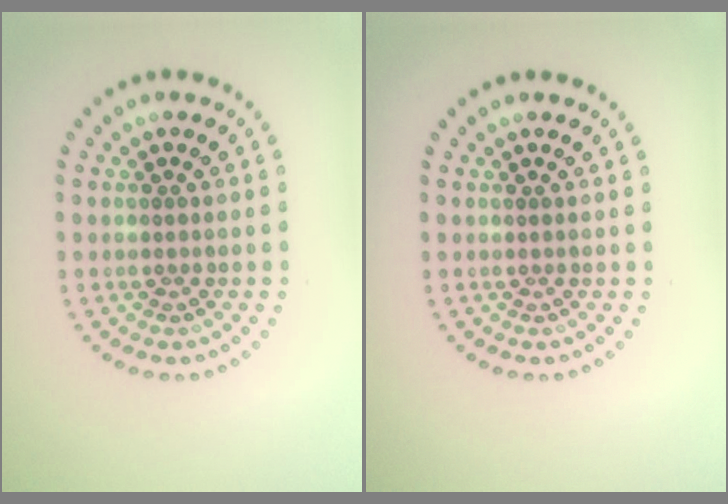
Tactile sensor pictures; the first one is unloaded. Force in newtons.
{"total": 0.0}